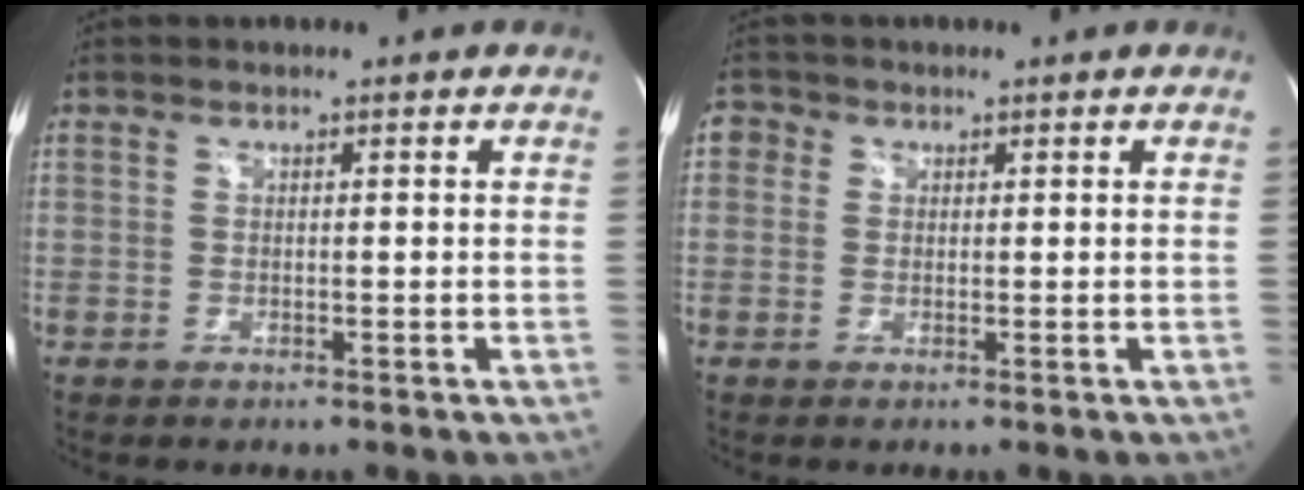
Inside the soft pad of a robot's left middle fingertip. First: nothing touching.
{"total": 2.1, "force": [0.6, 1.9, 0.5], "torque": [0.002, 0.008, 0.004]}